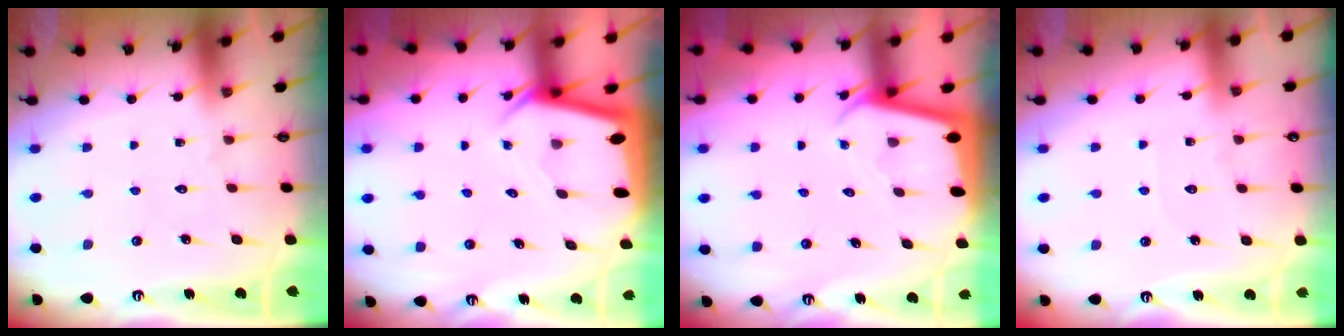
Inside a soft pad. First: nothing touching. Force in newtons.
{"total": 2.7, "press": 2.7, "slide": 0.2}
{"total": 2.0, "press": 2.0, "slide": 0.1}
{"total": 1.9, "press": 1.9, "slide": 0.3}